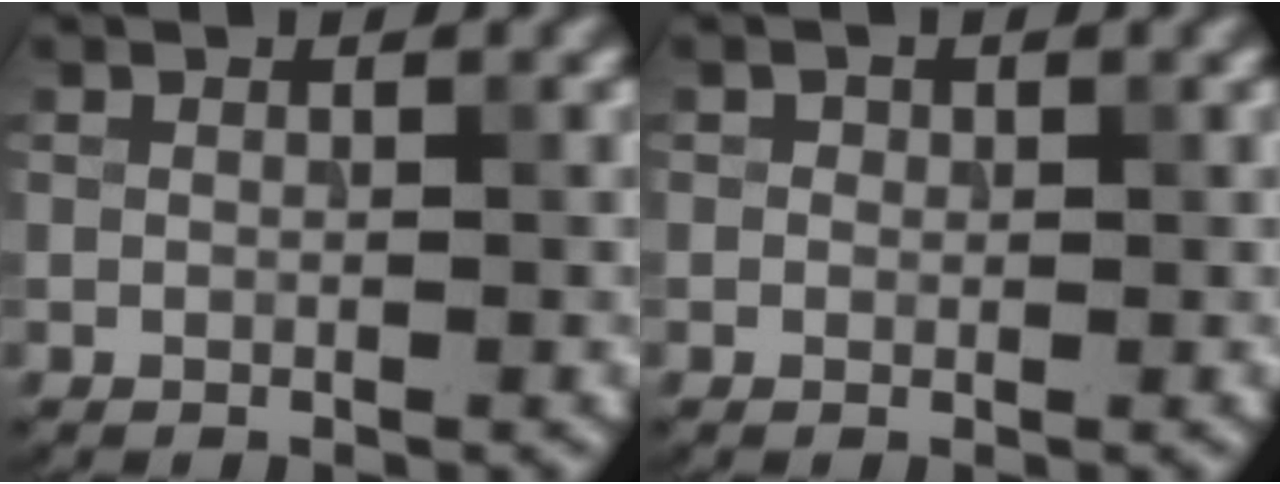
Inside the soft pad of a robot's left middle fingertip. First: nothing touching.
{"total": 0.6, "force": [0.2, 0.5, 0.2], "torque": [-0.001, -0.004, -0.001]}